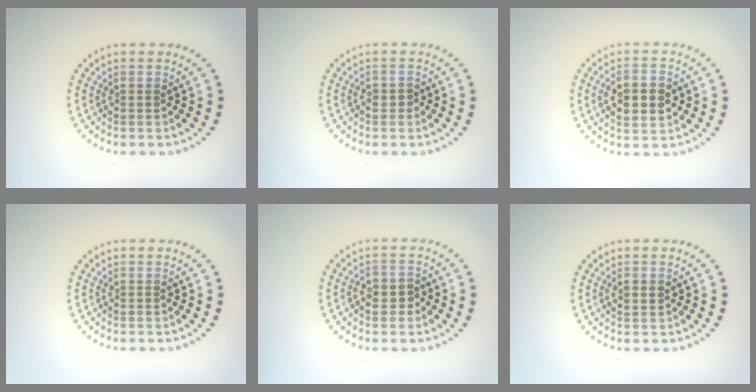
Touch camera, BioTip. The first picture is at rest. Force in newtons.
{"total": 0.6, "press": 0.6, "slide": 0.3}
{"total": 4.3, "press": 4.3, "slide": 0.2}
{"total": 0.0}
{"total": 2.0, "press": 1.9, "slide": 0.6}
{"total": 1.5, "press": 1.4, "slide": 0.1}